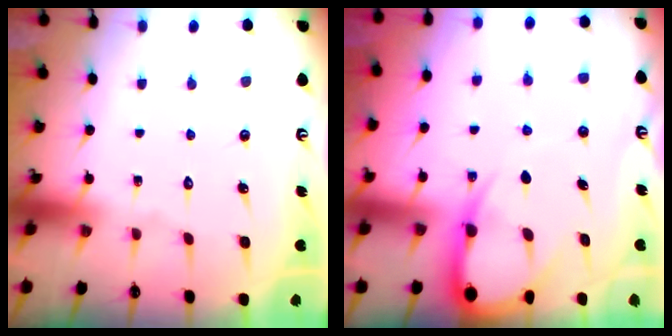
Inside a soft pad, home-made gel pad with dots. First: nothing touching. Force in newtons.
{"total": 7.3, "press": 7.3, "slide": 0.8}